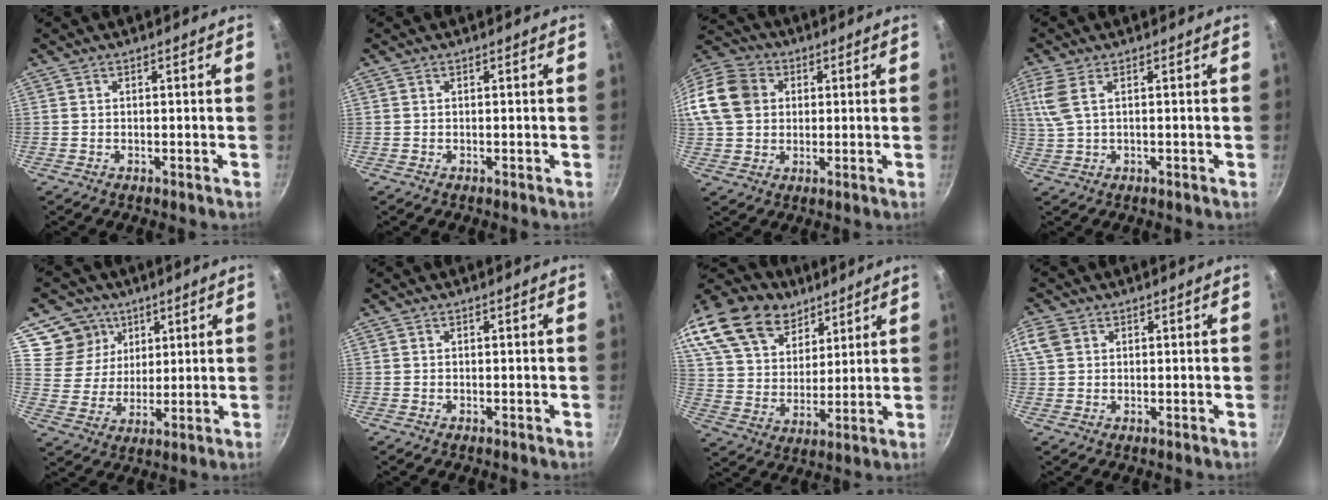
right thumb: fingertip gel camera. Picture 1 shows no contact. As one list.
[{"total": 0.0}, {"total": 20.7, "force": [3.9, 17.1, 10.9], "torque": [-0.252, 0.040, 0.062]}, {"total": 5.3, "force": [0.8, 1.8, 4.9], "torque": [-0.112, 0.002, 0.023]}, {"total": 10.4, "force": [5.6, 8.4, 2.1], "torque": [-0.009, -0.033, 0.099]}, {"total": 0.0}, {"total": 26.3, "force": [17.3, 16.1, 11.5], "torque": [-0.235, -0.019, 0.320]}, {"total": 4.5, "force": [1.7, 3.3, 2.5], "torque": [-0.048, 0.003, 0.031]}]